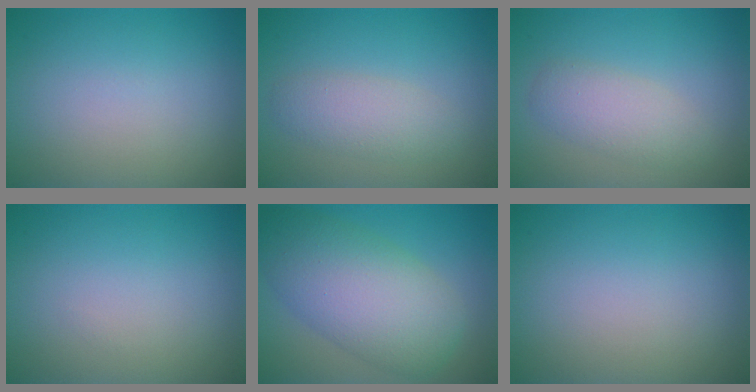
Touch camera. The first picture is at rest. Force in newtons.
{"total": 2.8, "press": 2.8, "slide": 0.1}
{"total": 3.0, "press": 3.0, "slide": 0.3}
{"total": 0.0}
{"total": 8.5, "press": 8.5, "slide": 0.3}
{"total": 0.0}